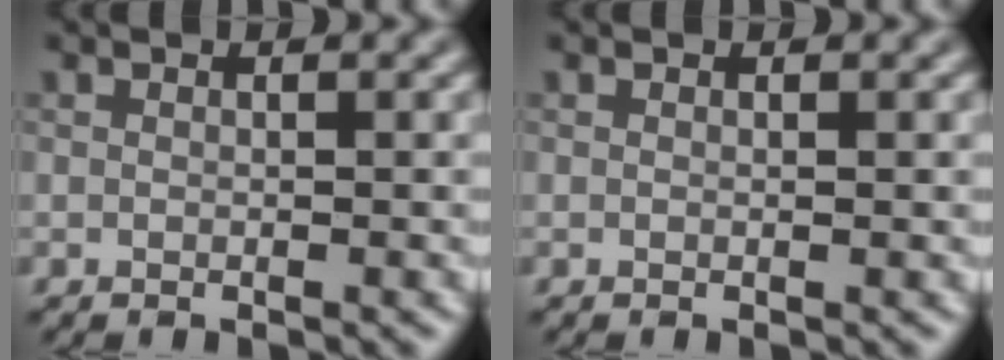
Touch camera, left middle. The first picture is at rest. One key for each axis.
{"total": 0.0}